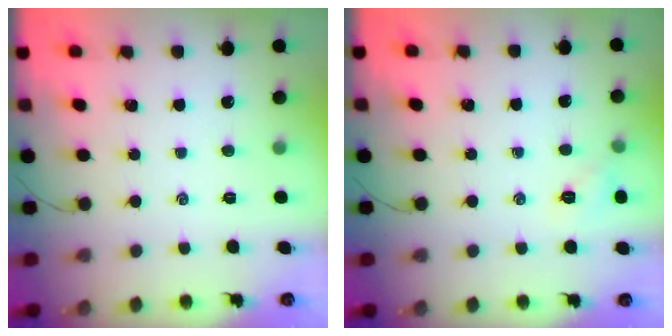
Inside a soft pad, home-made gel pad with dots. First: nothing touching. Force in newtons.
{"total": 5.6, "press": 5.4, "slide": 1.5}